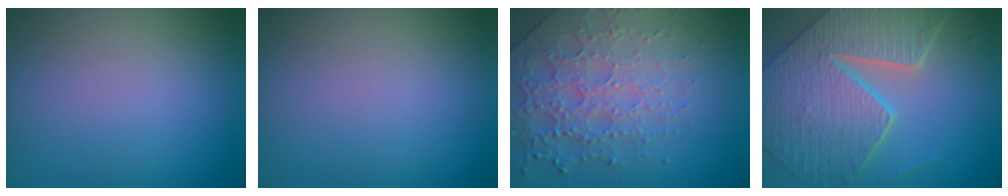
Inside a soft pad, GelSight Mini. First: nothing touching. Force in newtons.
{"total": 0.0}
{"total": 5.7, "press": 5.0, "slide": 2.8}
{"total": 9.7, "press": 6.8, "slide": 7.0}